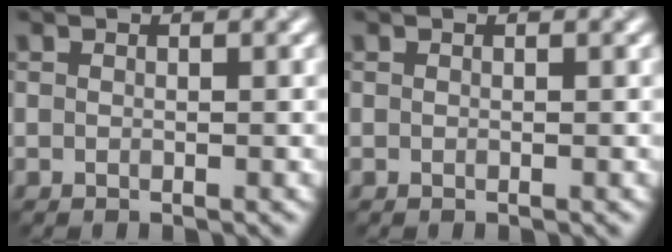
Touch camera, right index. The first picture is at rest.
{"total": 0.0}